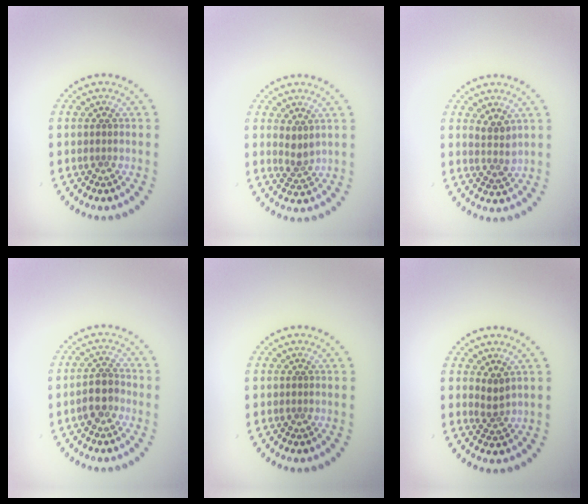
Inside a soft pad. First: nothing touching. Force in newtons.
{"total": 1.6, "press": 1.4, "slide": 0.8}
{"total": 2.0, "press": 1.6, "slide": 1.2}
{"total": 2.6, "press": 2.4, "slide": 1.0}
{"total": 0.0}
{"total": 1.7, "press": 1.1, "slide": 1.2}